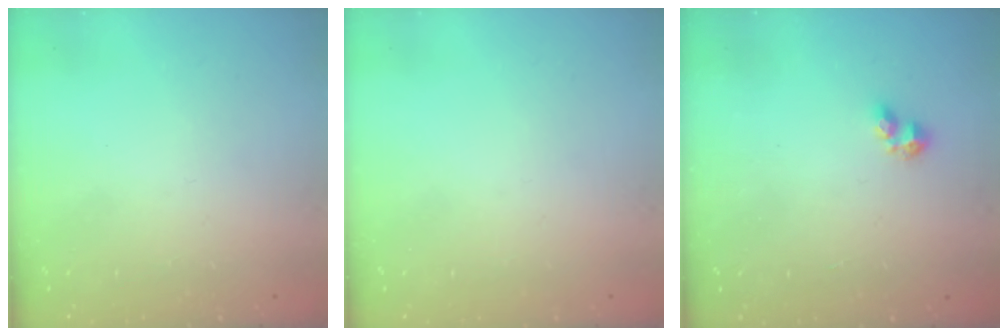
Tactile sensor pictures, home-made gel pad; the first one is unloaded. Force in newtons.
{"total": 0.0}
{"total": 2.3, "press": 2.2, "slide": 0.6}